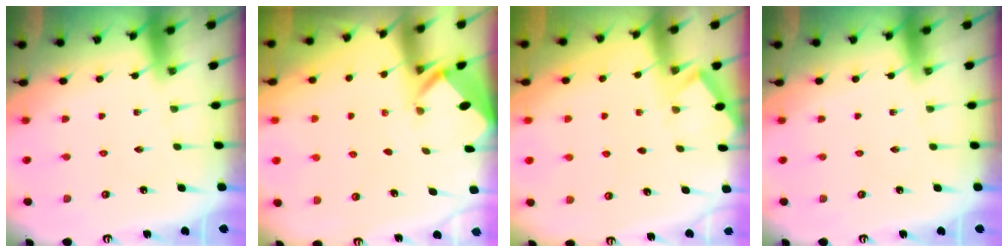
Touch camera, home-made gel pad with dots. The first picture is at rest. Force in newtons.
{"total": 2.0, "press": 2.0, "slide": 0.0}
{"total": 2.7, "press": 2.7, "slide": 0.2}
{"total": 0.0}